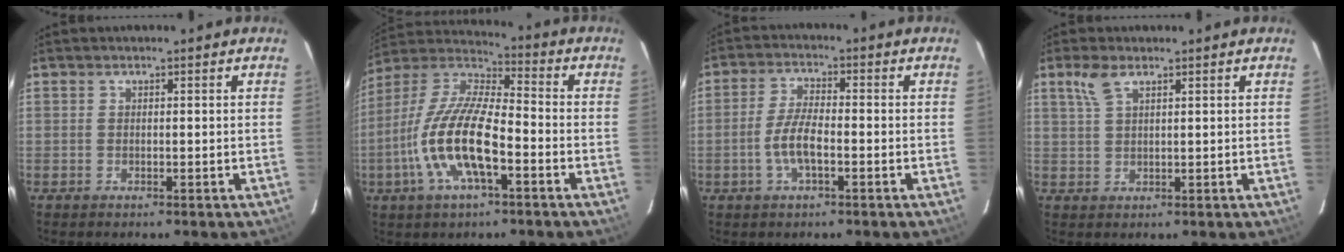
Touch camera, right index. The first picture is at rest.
{"total": 16.3, "force": [-5.7, 5.3, 14.4], "torque": [-0.298, -0.006, -0.115]}
{"total": 6.0, "force": [-2.0, 1.9, 5.4], "torque": [-0.113, 0.003, -0.040]}
{"total": 3.6, "force": [2.2, 1.3, 2.5], "torque": [-0.053, 0.007, 0.047]}